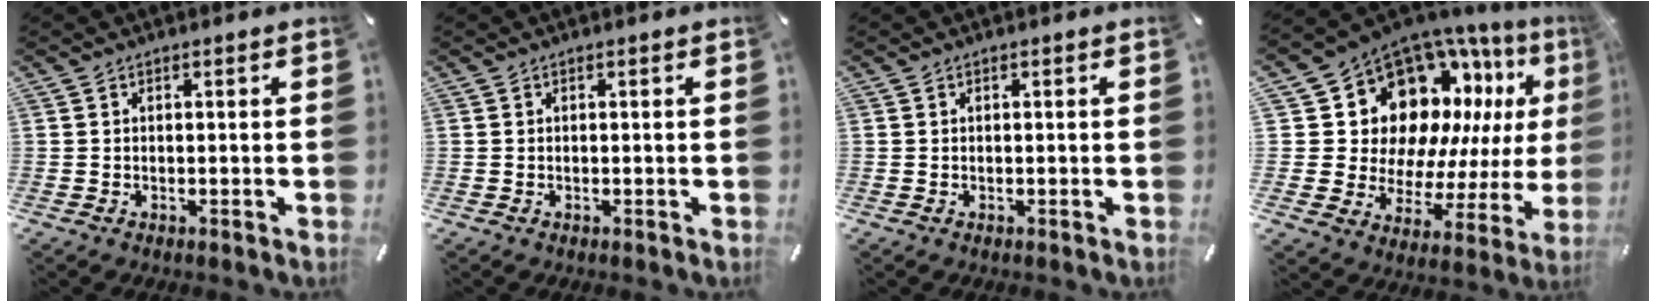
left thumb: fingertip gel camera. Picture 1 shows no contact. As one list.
[{"total": 0.0}, {"total": 0.0}, {"total": 16.8, "force": [8.3, 11.9, 8.5], "torque": [-0.150, -0.084, 0.162]}]